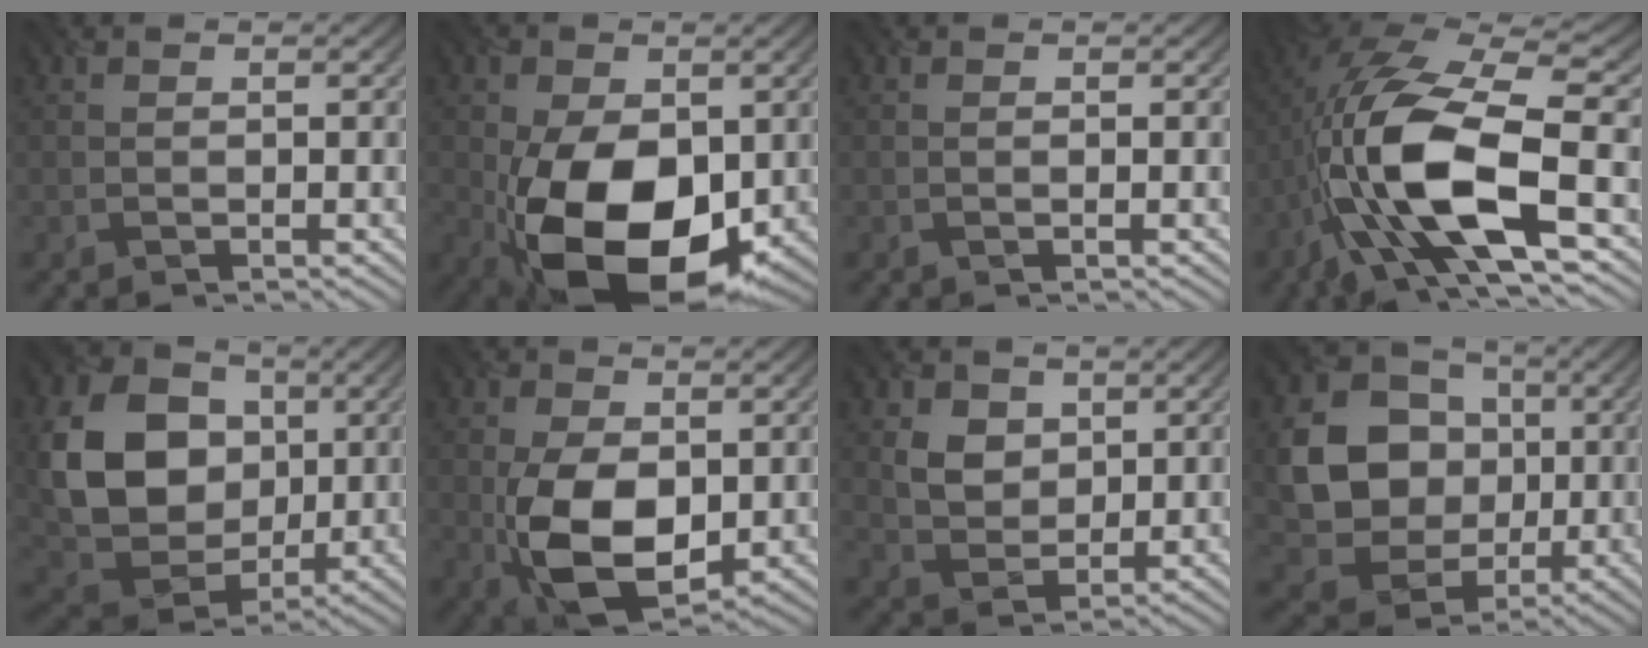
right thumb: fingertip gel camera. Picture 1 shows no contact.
{"total": 14.4, "force": [-3.0, 8.9, 10.9], "torque": [-0.198, -0.034, -0.047]}
{"total": 0.0}
{"total": 15.1, "force": [-3.1, 5.8, 13.6], "torque": [-0.275, 0.008, -0.056]}
{"total": 14.2, "force": [2.3, 11.3, 8.3], "torque": [-0.189, 0.003, 0.040]}
{"total": 10.1, "force": [-1.3, 6.1, 7.9], "torque": [-0.166, -0.014, -0.018]}
{"total": 4.3, "force": [1.8, 3.5, 1.6], "torque": [-0.049, -0.005, 0.035]}
{"total": 12.1, "force": [0.8, 10.5, 6.0], "torque": [-0.138, 0.000, 0.007]}